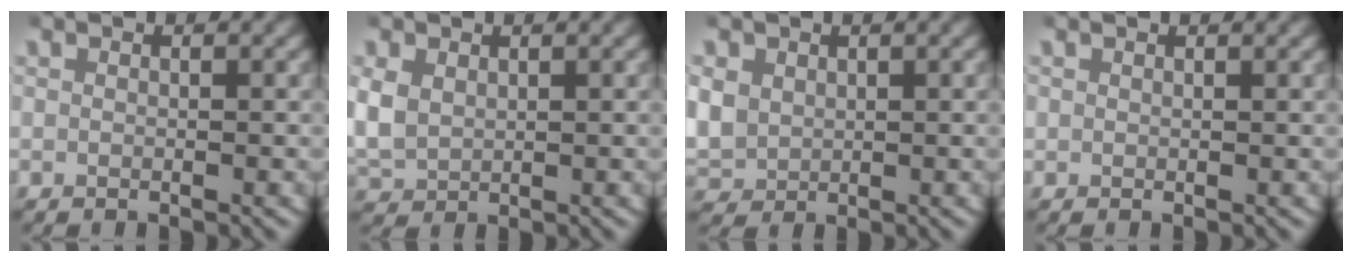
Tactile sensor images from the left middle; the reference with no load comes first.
{"total": 5.1, "force": [0.7, 4.5, 2.3], "torque": [-0.081, -0.007, 0.021]}
{"total": 4.6, "force": [0.7, 4.1, 1.9], "torque": [-0.067, -0.009, 0.024]}
{"total": 0.6, "force": [0.5, 0.4, 0.1], "torque": [0.000, -0.001, 0.008]}